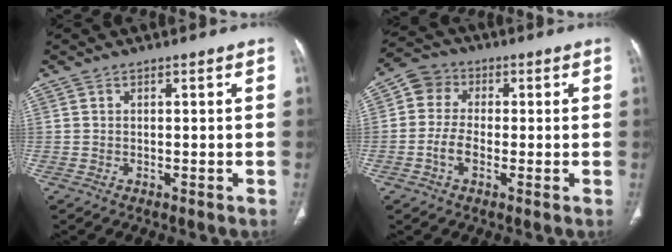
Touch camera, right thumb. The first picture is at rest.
{"total": 6.5, "force": [-1.2, 5.0, 3.9], "torque": [-0.072, 0.019, -0.035]}